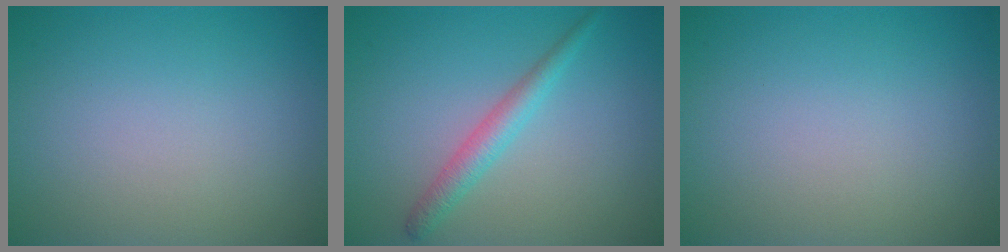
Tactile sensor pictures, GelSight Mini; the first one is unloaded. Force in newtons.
{"total": 2.4, "press": 2.4, "slide": 0.1}
{"total": 0.0}